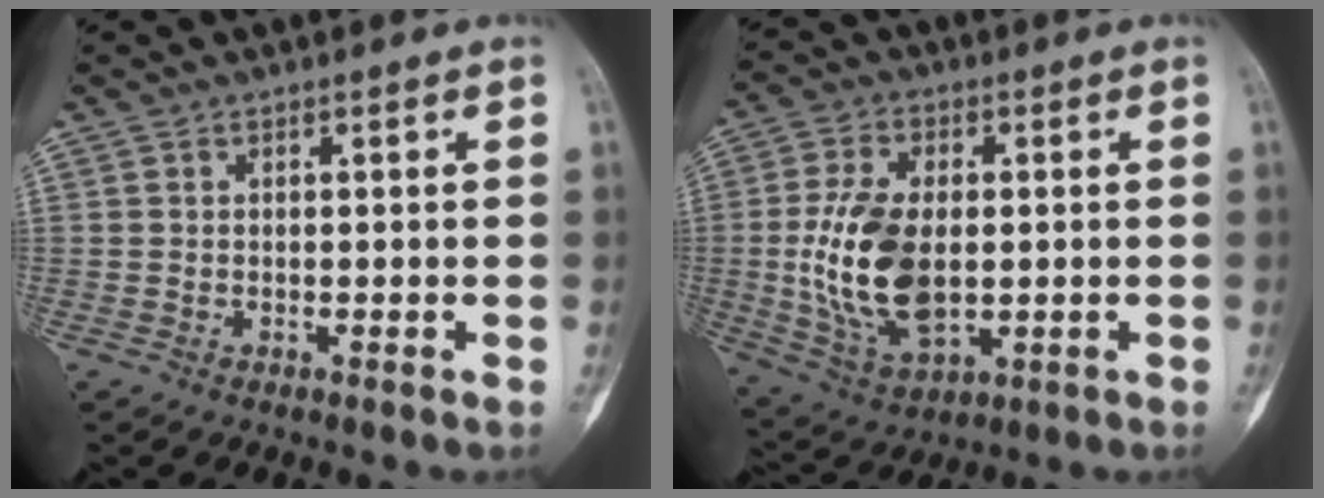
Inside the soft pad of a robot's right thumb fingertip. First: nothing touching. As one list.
[{"total": 15.7, "force": [-0.5, 9.1, 12.8], "torque": [-0.247, -0.004, 0.004]}]